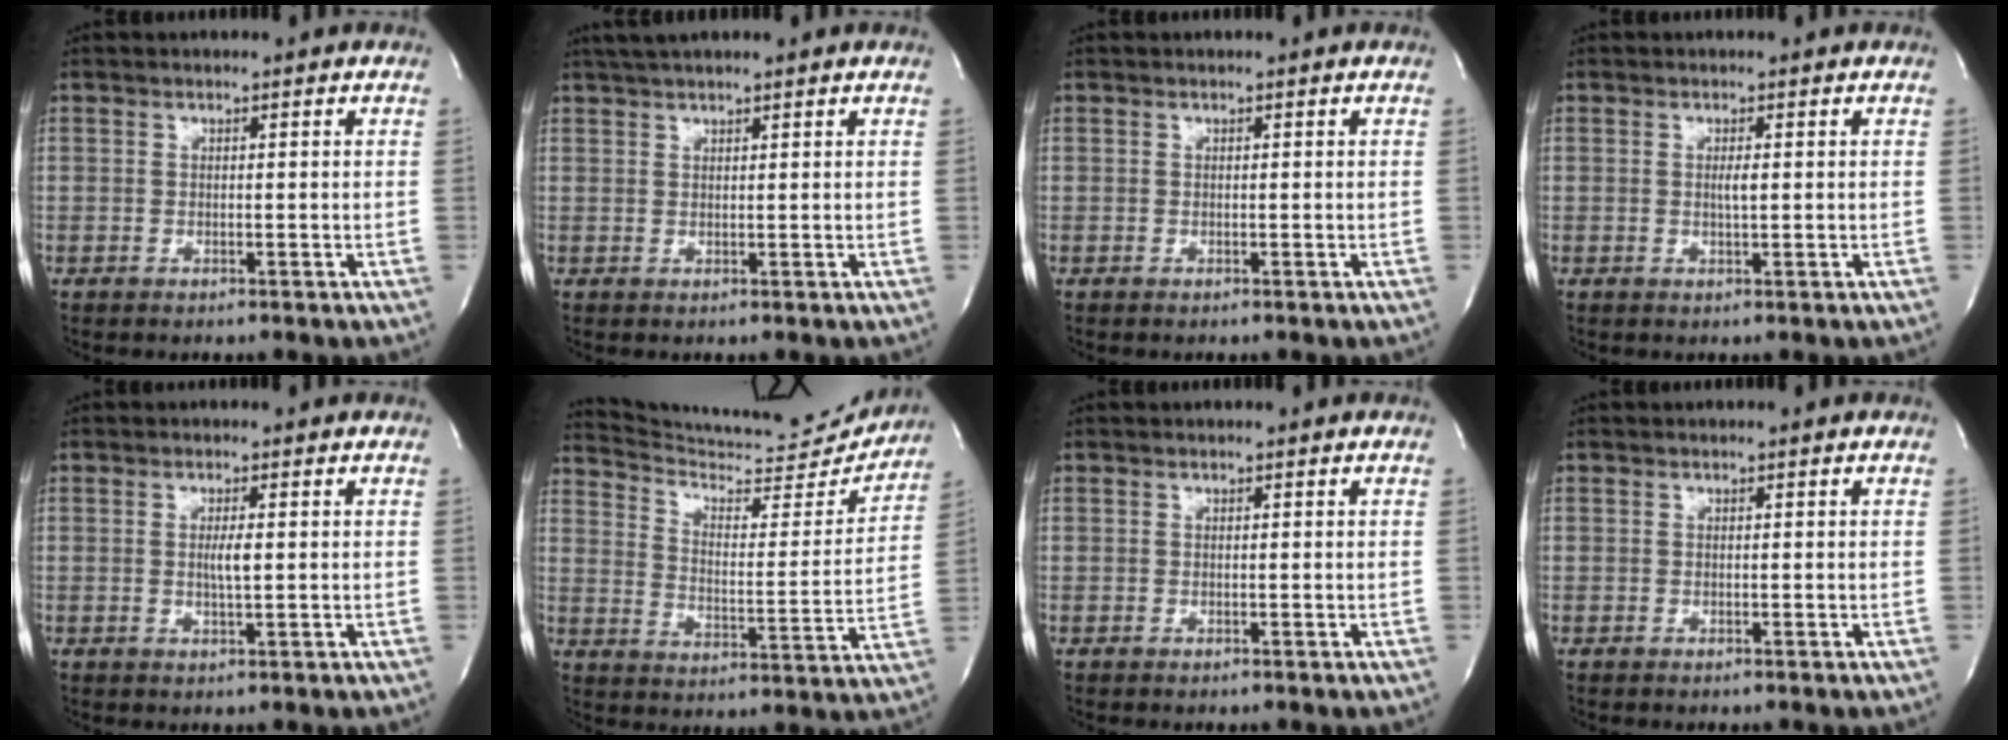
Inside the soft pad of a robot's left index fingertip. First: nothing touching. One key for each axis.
{"total": 4.3, "fx": 3.5, "fy": 0.3, "fz": 2.3, "tx": -0.038, "ty": 0.021, "tz": 0.061}
{"total": 0.0}
{"total": 1.1, "fx": -0.2, "fy": 0.0, "fz": 1.0, "tx": -0.023, "ty": -0.011, "tz": -0.004}
{"total": 2.0, "fx": -0.2, "fy": 0.1, "fz": 2.0, "tx": -0.038, "ty": -0.011, "tz": -0.005}
{"total": 19.7, "fx": 19.2, "fy": 1.7, "fz": 3.9, "tx": -0.063, "ty": -0.060, "tz": 0.264}
{"total": 0.0}
{"total": 0.0}